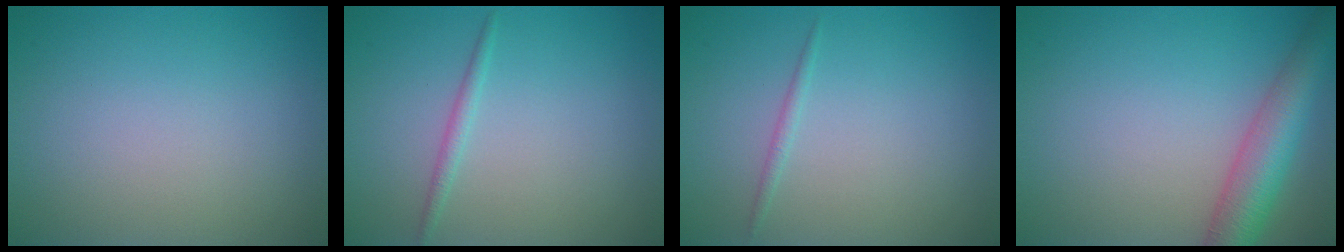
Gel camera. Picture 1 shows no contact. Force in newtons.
{"total": 1.1, "press": 1.1, "slide": 0.0}
{"total": 0.7, "press": 0.7, "slide": 0.0}
{"total": 5.7, "press": 5.7, "slide": 0.2}